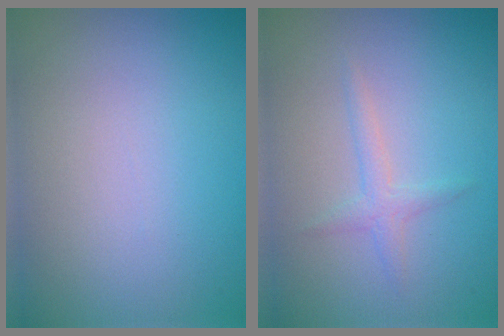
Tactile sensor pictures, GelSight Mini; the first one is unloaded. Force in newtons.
{"total": 1.5, "press": 1.5, "slide": 0.0}